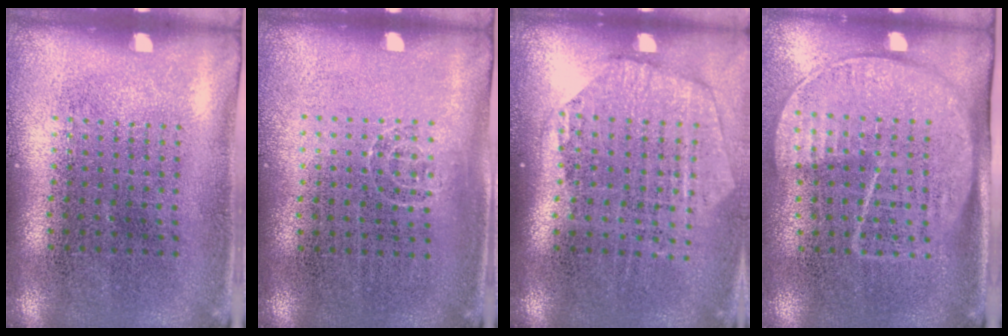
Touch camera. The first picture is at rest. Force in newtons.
{"total": 0.7, "press": 0.5, "slide": 0.5}
{"total": 1.8, "press": 1.6, "slide": 0.8}
{"total": 1.8, "press": 1.4, "slide": 1.0}